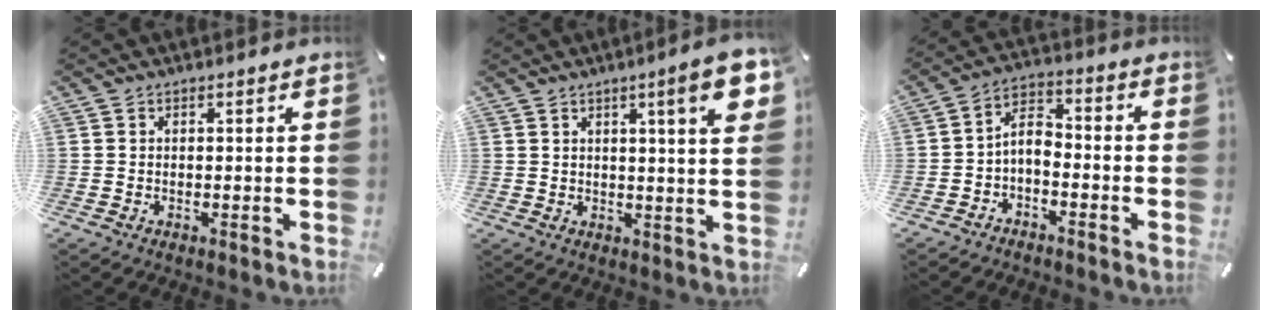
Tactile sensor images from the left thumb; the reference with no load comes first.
{"total": 10.1, "force": [4.3, 1.0, 9.1], "torque": [-0.135, -0.015, 0.061]}
{"total": 5.6, "force": [-2.0, 3.5, 4.0], "torque": [-0.084, 0.008, -0.040]}